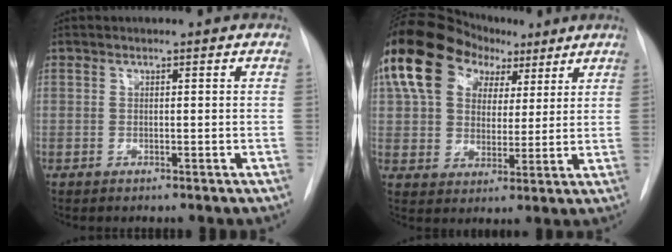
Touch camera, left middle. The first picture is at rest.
{"total": 15.0, "force": [8.1, 10.0, 7.8], "torque": [-0.156, 0.052, 0.141]}